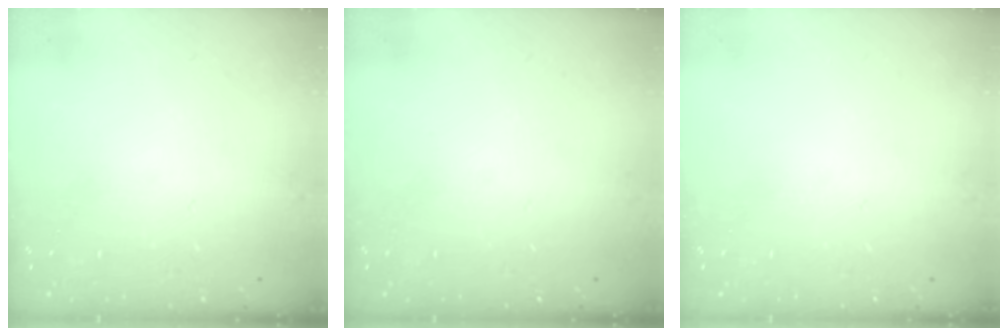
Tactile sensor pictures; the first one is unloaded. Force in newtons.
{"total": 0.0}
{"total": 0.0}